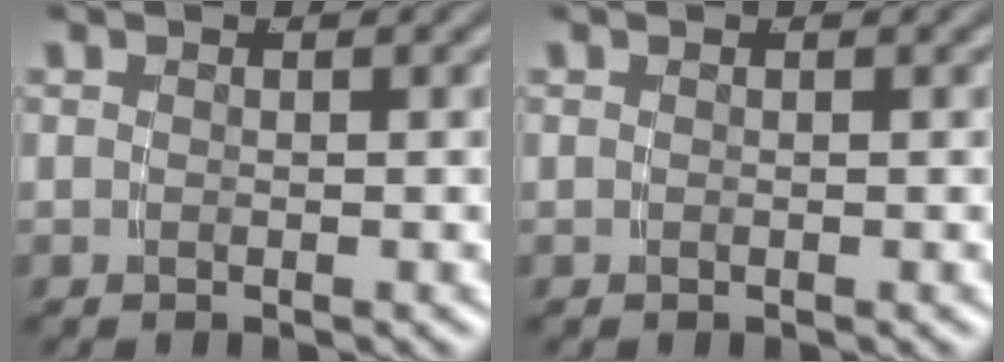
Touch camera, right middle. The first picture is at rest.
{"total": 0.0}